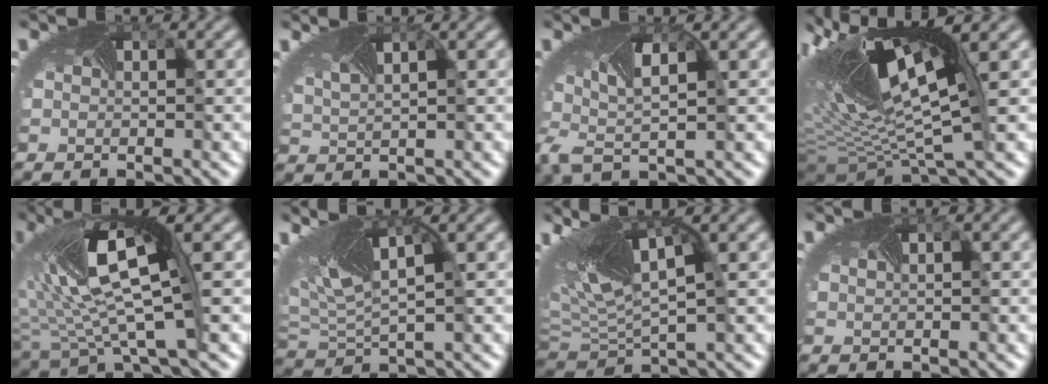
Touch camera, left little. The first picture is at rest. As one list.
[{"total": 1.9, "force": [1.3, 0.4, 1.3], "torque": [-0.050, 0.006, 0.035]}, {"total": 3.4, "force": [-0.9, 1.0, 3.1], "torque": [-0.092, -0.013, -0.009]}, {"total": 14.6, "force": [2.3, 4.9, 13.6], "torque": [-0.262, -0.014, 0.081]}, {"total": 8.7, "force": [1.0, 2.6, 8.2], "torque": [-0.191, -0.020, 0.033]}, {"total": 5.4, "force": [1.7, 2.0, 4.7], "torque": [-0.112, 0.006, 0.049]}, {"total": 8.2, "force": [1.9, 3.4, 7.2], "torque": [-0.151, -0.001, 0.051]}, {"total": 0.0}]